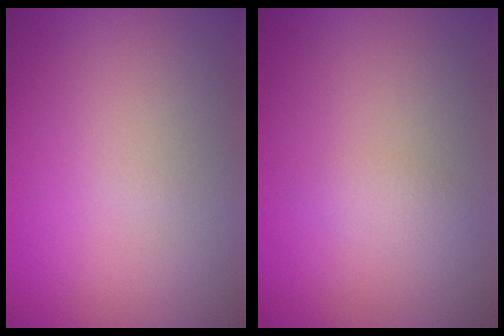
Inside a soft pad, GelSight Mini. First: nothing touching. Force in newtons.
{"total": 1.2, "press": 1.2, "slide": 0.1}